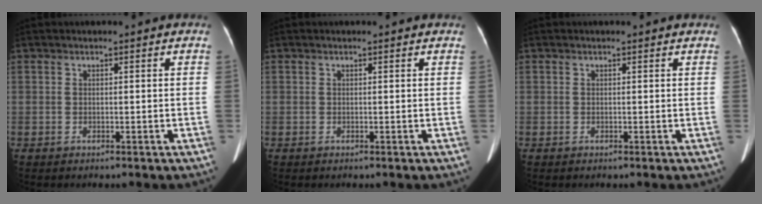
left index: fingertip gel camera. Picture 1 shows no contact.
{"total": 1.2, "force": [1.1, 0.3, 0.2], "torque": [-0.016, 0.007, 0.007]}
{"total": 1.4, "force": [1.3, 0.4, 0.3], "torque": [-0.018, 0.009, 0.007]}